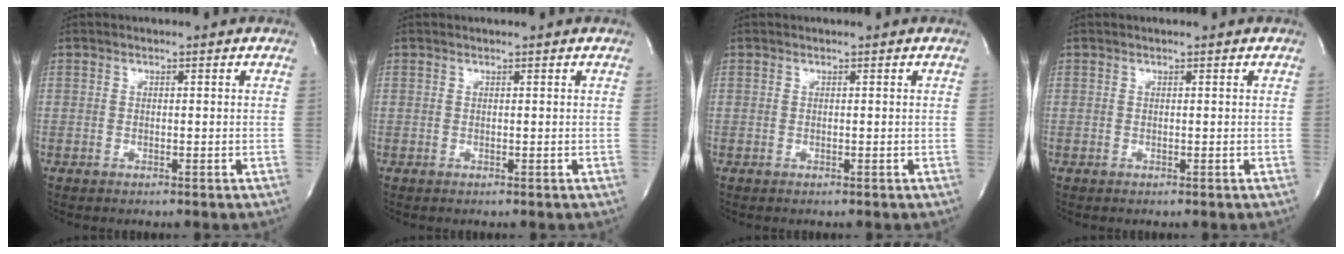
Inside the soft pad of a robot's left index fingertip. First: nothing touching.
{"total": 0.6, "force": [0.6, 0.0, 0.1], "torque": [-0.001, 0.003, 0.006]}
{"total": 0.0}
{"total": 0.0}